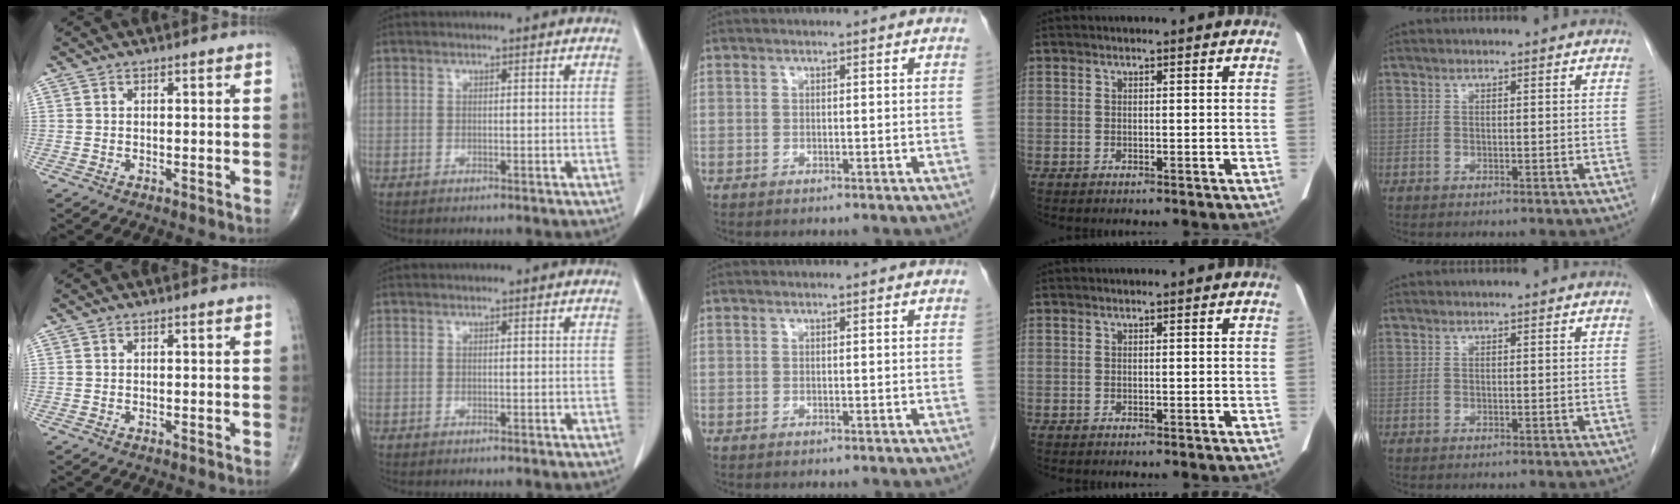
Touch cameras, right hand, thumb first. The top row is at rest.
{}